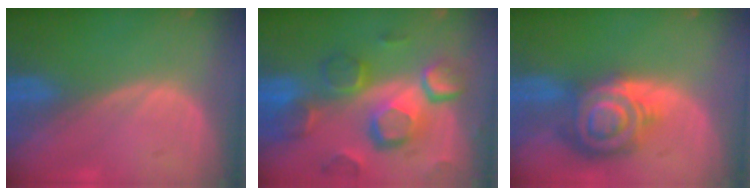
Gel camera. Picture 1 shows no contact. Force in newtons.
{"total": 12.3, "press": 10.6, "slide": 6.2}
{"total": 8.8, "press": 8.8, "slide": 0.5}